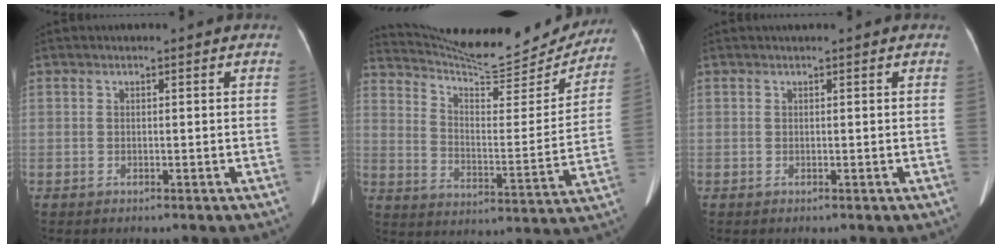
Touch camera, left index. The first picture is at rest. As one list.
[{"total": 21.3, "force": [20.4, 2.9, 5.6], "torque": [-0.092, -0.044, 0.285]}, {"total": 0.8, "force": [0.7, 0.0, 0.4], "torque": [-0.007, 0.013, 0.013]}]